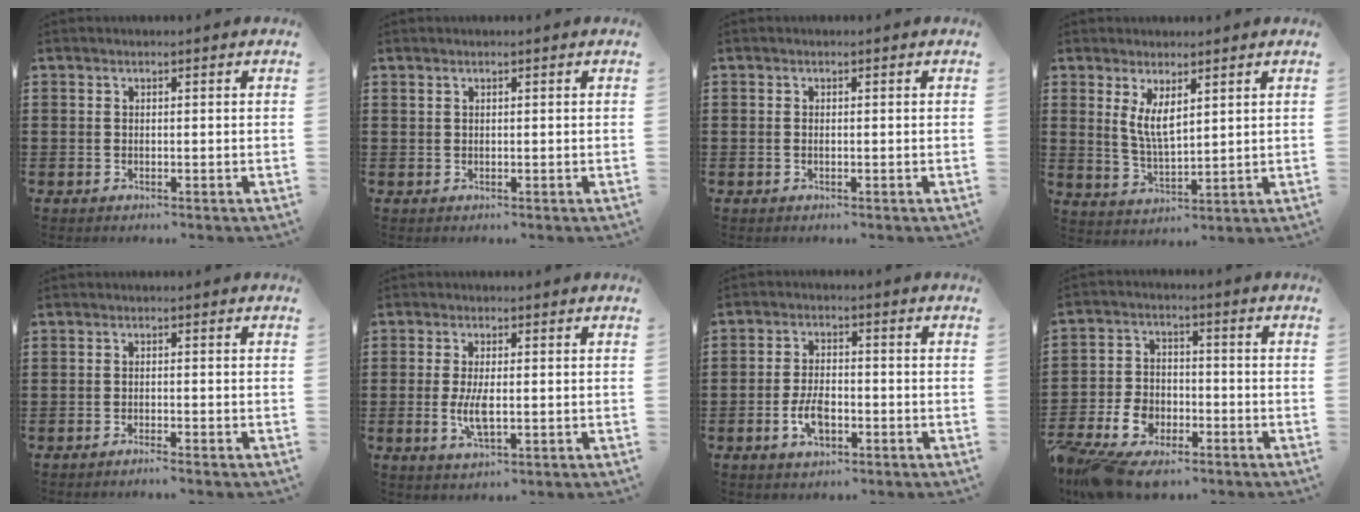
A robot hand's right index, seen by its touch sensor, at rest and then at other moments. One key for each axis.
{"total": 0.7, "fx": 0.6, "fy": 0.3, "fz": 0.2, "tx": -0.006, "ty": 0.001, "tz": 0.012}
{"total": 0.0}
{"total": 4.9, "fx": 2.1, "fy": 1.7, "fz": 4.0, "tx": -0.085, "ty": -0.001, "tz": 0.039}
{"total": 1.3, "fx": -1.2, "fy": -0.3, "fz": 0.4, "tx": -0.008, "ty": -0.003, "tz": -0.022}
{"total": 4.9, "fx": -0.7, "fy": 1.8, "fz": 4.5, "tx": -0.099, "ty": -0.006, "tz": -0.017}
{"total": 5.0, "fx": -1.8, "fy": 2.6, "fz": 3.9, "tx": -0.087, "ty": 0.001, "tz": -0.038}
{"total": 7.3, "fx": -4.8, "fy": 4.4, "fz": 3.4, "tx": -0.100, "ty": 0.007, "tz": -0.099}